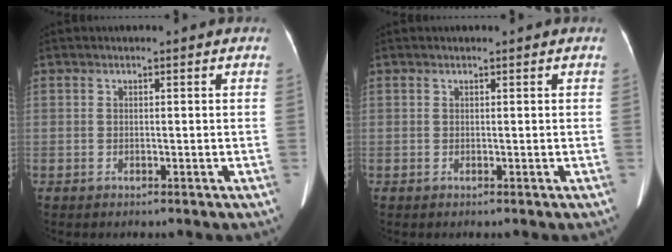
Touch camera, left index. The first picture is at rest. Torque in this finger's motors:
{"motor_torque": [0.00, 0.00, 0.00, 0.00]}